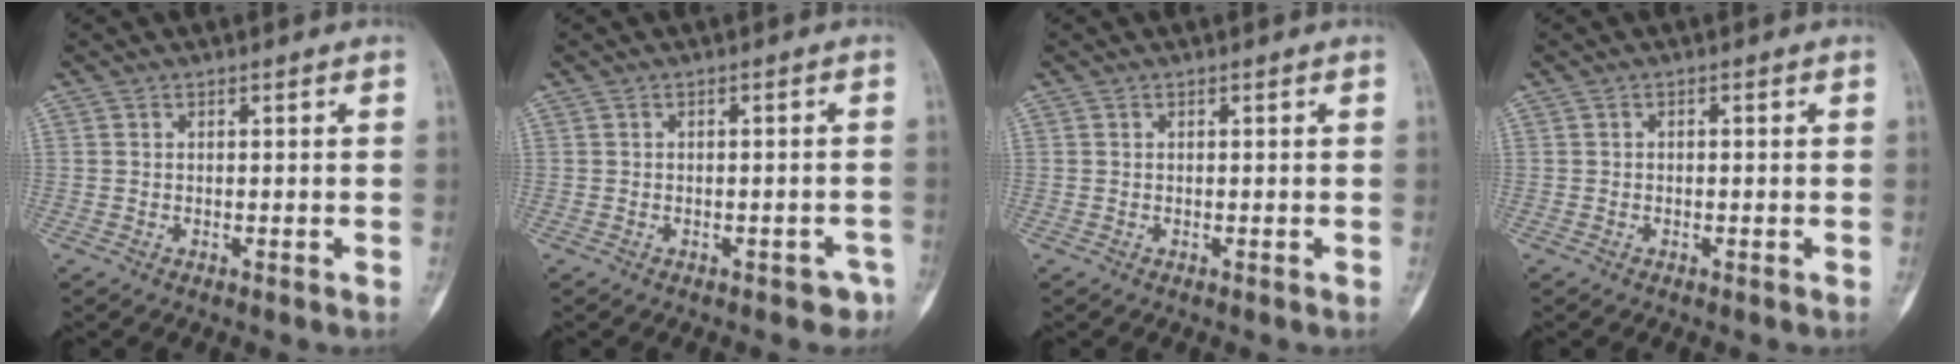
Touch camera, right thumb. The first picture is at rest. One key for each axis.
{"total": 3.2, "fx": -2.3, "fy": 1.8, "fz": 1.4, "tx": -0.003, "ty": 0.019, "tz": -0.023}
{"total": 0.0}
{"total": 0.0}